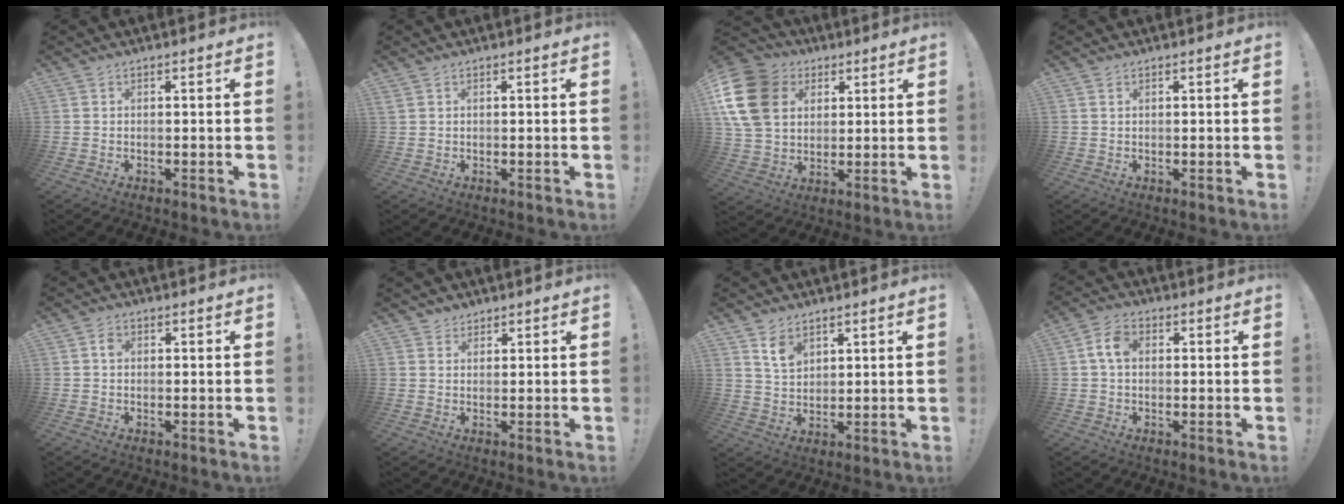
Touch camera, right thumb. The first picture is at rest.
{"total": 0.6, "force": [0.3, 0.5, 0.3], "torque": [-0.011, 0.005, 0.008]}
{"total": 18.0, "force": [5.3, 13.8, 10.2], "torque": [-0.187, -0.013, 0.102]}
{"total": 0.7, "force": [0.5, 0.3, 0.4], "torque": [-0.014, 0.004, 0.010]}
{"total": 1.3, "force": [0.1, 0.9, 0.9], "torque": [-0.006, 0.000, -0.001]}
{"total": 2.3, "force": [1.8, 1.4, 0.1], "torque": [0.001, -0.009, 0.033]}
{"total": 6.5, "force": [4.3, 3.8, 3.0], "torque": [-0.048, -0.021, 0.079]}
{"total": 6.2, "force": [0.8, 3.9, 4.8], "torque": [-0.092, 0.011, 0.016]}